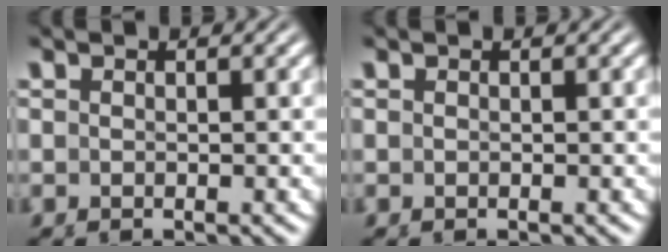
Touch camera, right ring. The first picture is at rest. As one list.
[{"total": 0.0}]